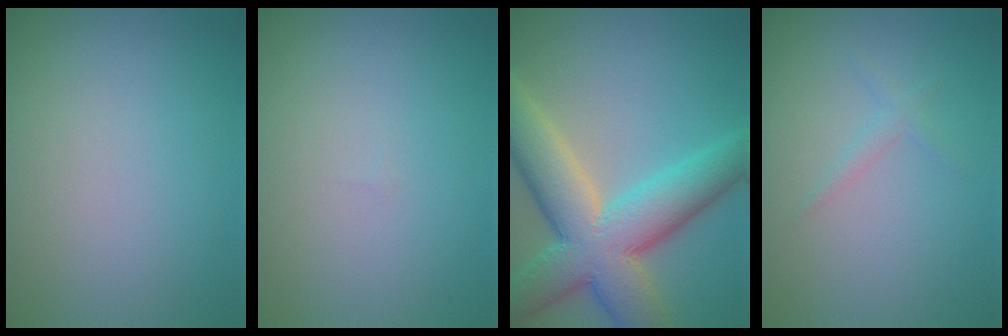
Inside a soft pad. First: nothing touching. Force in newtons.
{"total": 0.0}
{"total": 10.8, "press": 10.8, "slide": 0.7}
{"total": 1.0, "press": 1.0, "slide": 0.0}